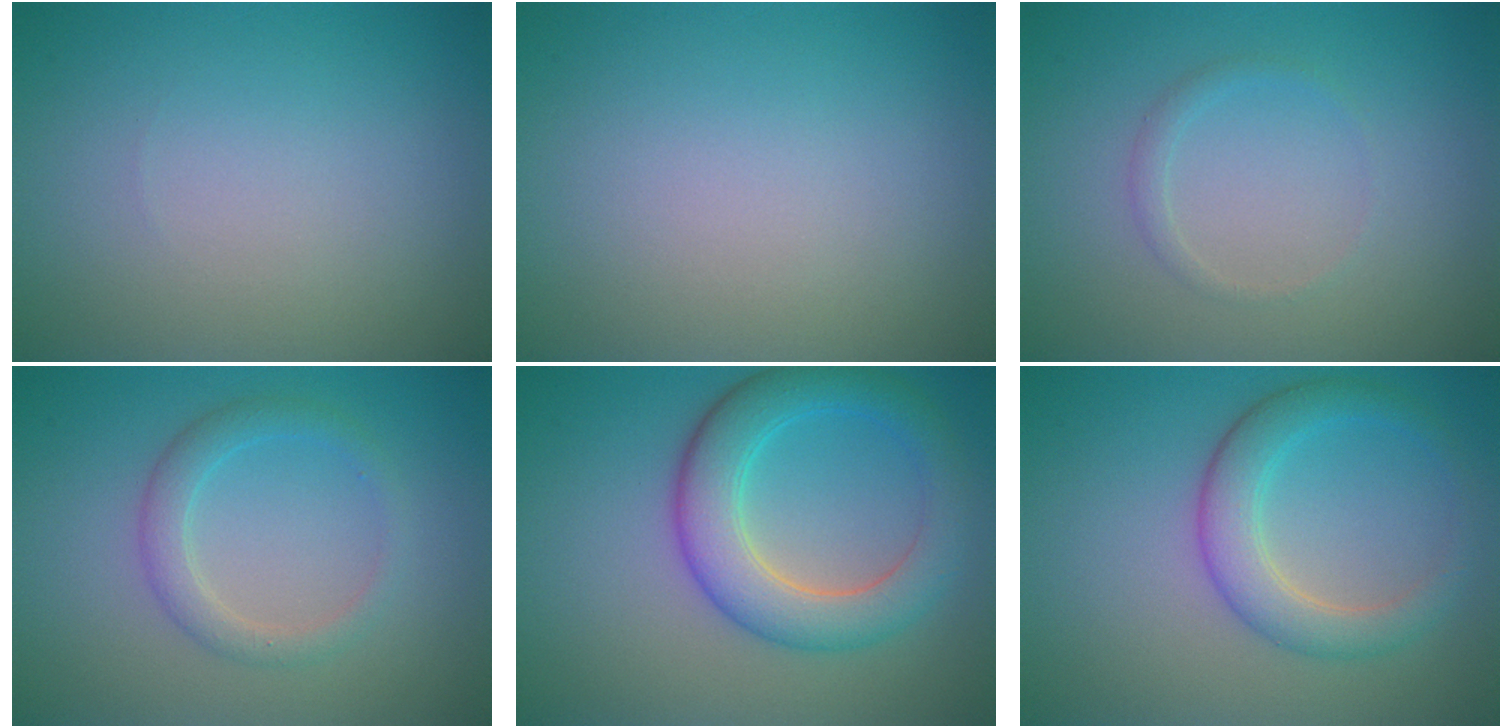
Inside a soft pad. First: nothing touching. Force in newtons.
{"total": 0.0}
{"total": 0.9, "press": 0.9, "slide": 0.0}
{"total": 2.3, "press": 2.3, "slide": 0.1}
{"total": 5.9, "press": 5.9, "slide": 0.1}
{"total": 3.9, "press": 3.9, "slide": 0.3}